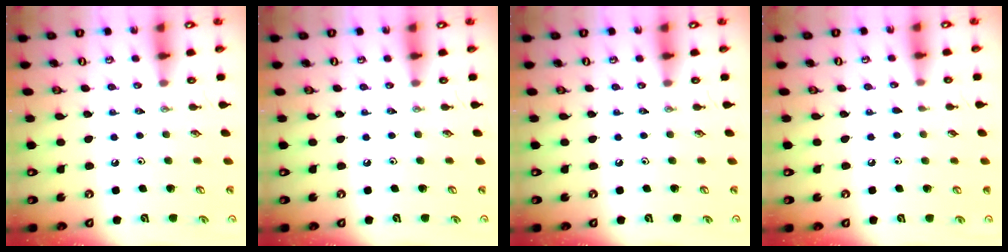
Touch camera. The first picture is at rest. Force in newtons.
{"total": 0.0}
{"total": 0.0}
{"total": 2.2, "press": 2.2, "slide": 0.3}